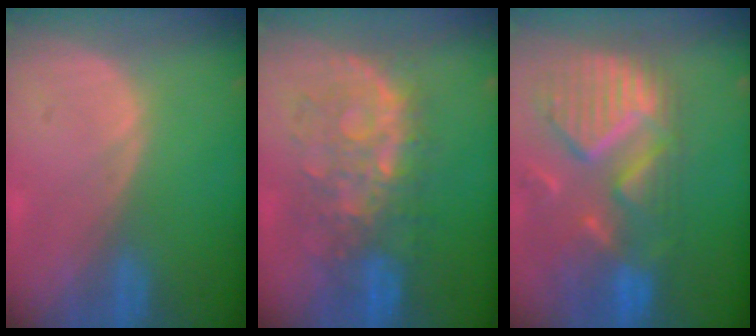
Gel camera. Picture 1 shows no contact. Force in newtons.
{"total": 9.1, "press": 8.6, "slide": 2.9}
{"total": 12.9, "press": 10.9, "slide": 6.9}